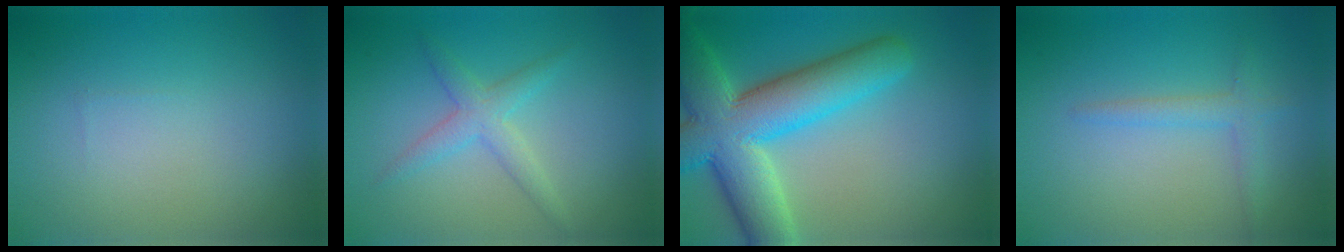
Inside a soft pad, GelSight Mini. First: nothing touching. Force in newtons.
{"total": 2.5, "press": 2.5, "slide": 0.1}
{"total": 10.6, "press": 10.6, "slide": 0.7}
{"total": 1.7, "press": 1.7, "slide": 0.1}